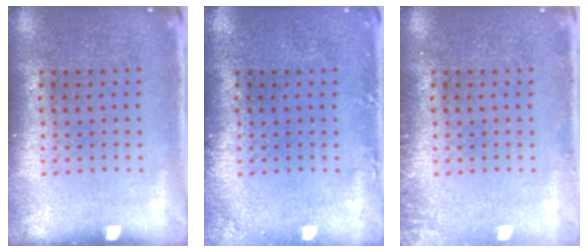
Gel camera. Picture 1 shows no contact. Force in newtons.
{"total": 1.0, "press": 1.0, "slide": 0.2}
{"total": 1.1, "press": 1.1, "slide": 0.2}